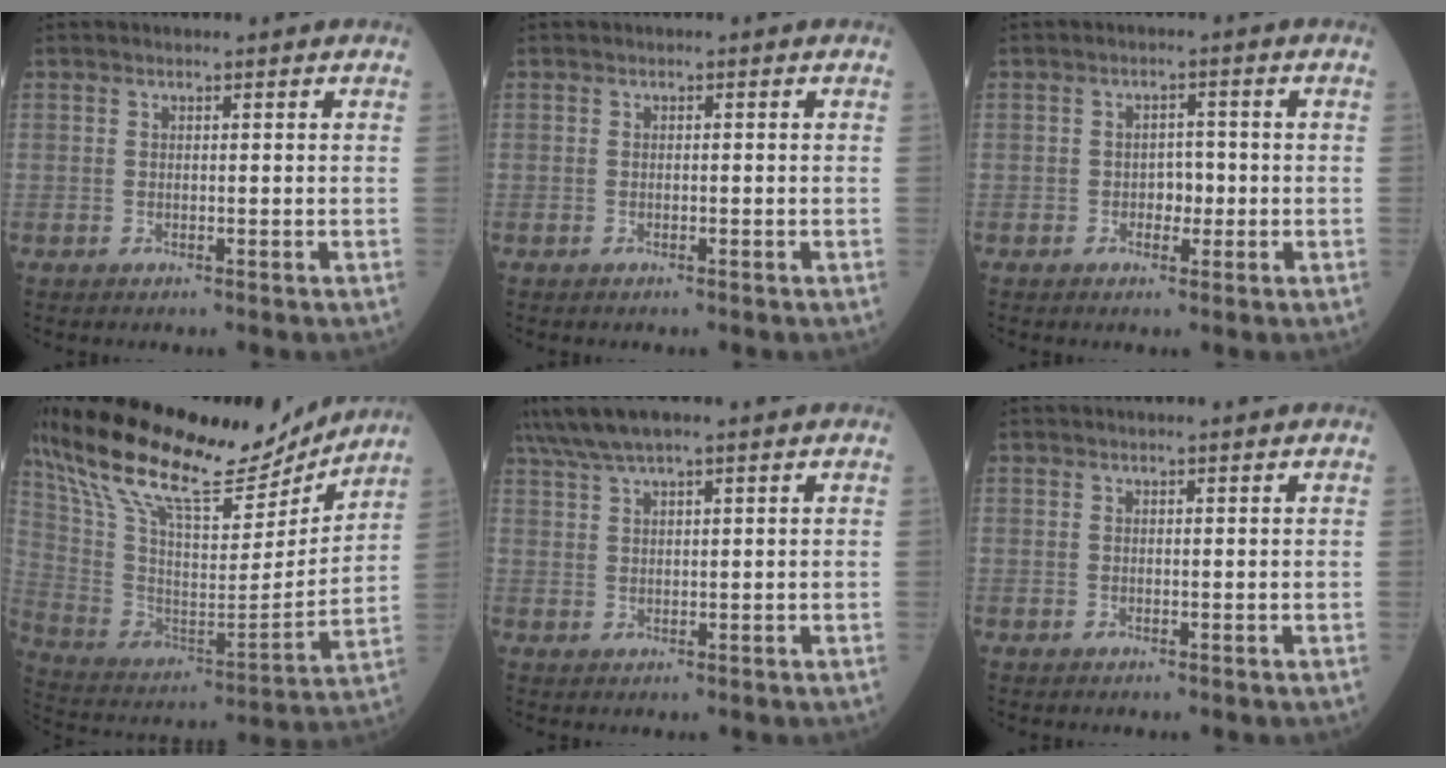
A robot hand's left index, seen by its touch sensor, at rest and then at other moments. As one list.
[{"total": 0.0}, {"total": 2.5, "force": [-0.8, 1.6, 1.7], "torque": [-0.018, 0.004, -0.014]}, {"total": 27.4, "force": [21.8, 7.1, 15.0], "torque": [-0.285, 0.012, 0.358]}, {"total": 6.6, "force": [5.2, 0.3, 4.0], "torque": [-0.078, 0.034, 0.097]}, {"total": 1.3, "force": [1.1, -0.2, 0.6], "torque": [-0.005, 0.004, 0.016]}]